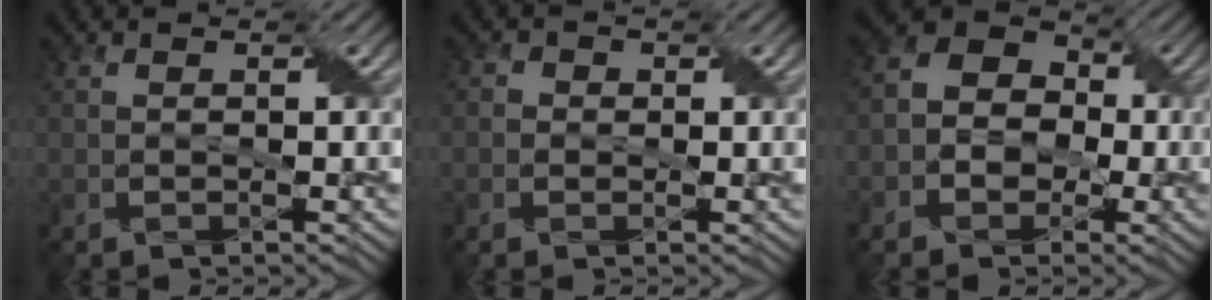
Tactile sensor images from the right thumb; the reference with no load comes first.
{"total": 1.4, "force": [0.0, 1.4, 0.2], "torque": [-0.002, 0.002, -0.006]}
{"total": 7.6, "force": [-1.2, 6.3, 4.1], "torque": [-0.065, 0.007, -0.041]}